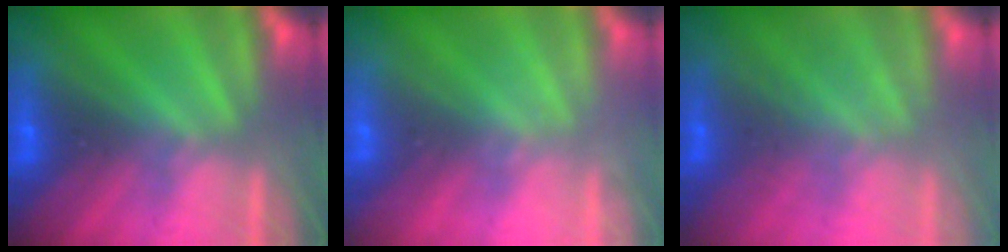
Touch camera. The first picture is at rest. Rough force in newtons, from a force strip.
{"total": 2.1}
{"total": 2.2}